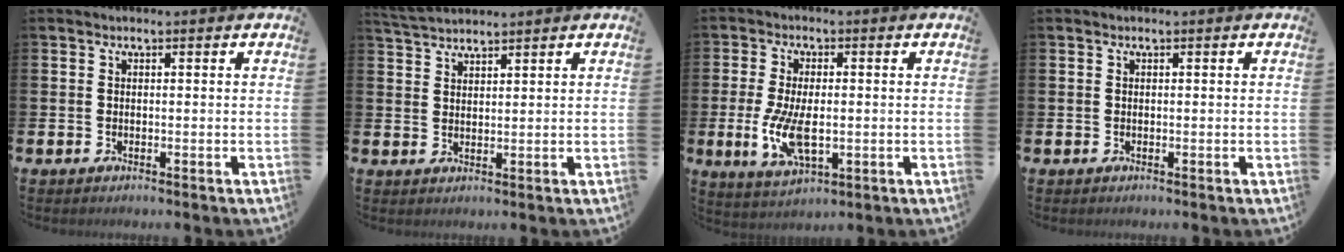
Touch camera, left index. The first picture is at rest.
{"total": 3.1, "force": [3.1, 0.3, 0.2], "torque": [-0.008, -0.013, 0.057]}
{"total": 7.6, "force": [-0.6, 3.7, 6.6], "torque": [-0.133, -0.006, -0.015]}
{"total": 0.0}